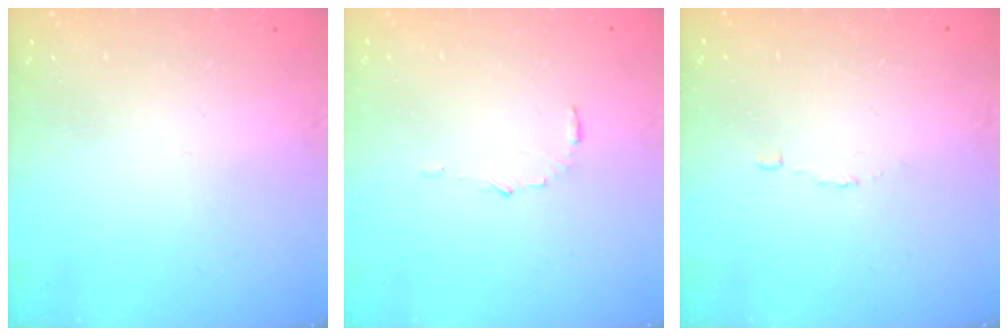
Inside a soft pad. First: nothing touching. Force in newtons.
{"total": 5.2, "press": 5.2, "slide": 0.5}
{"total": 1.9, "press": 1.9, "slide": 0.1}